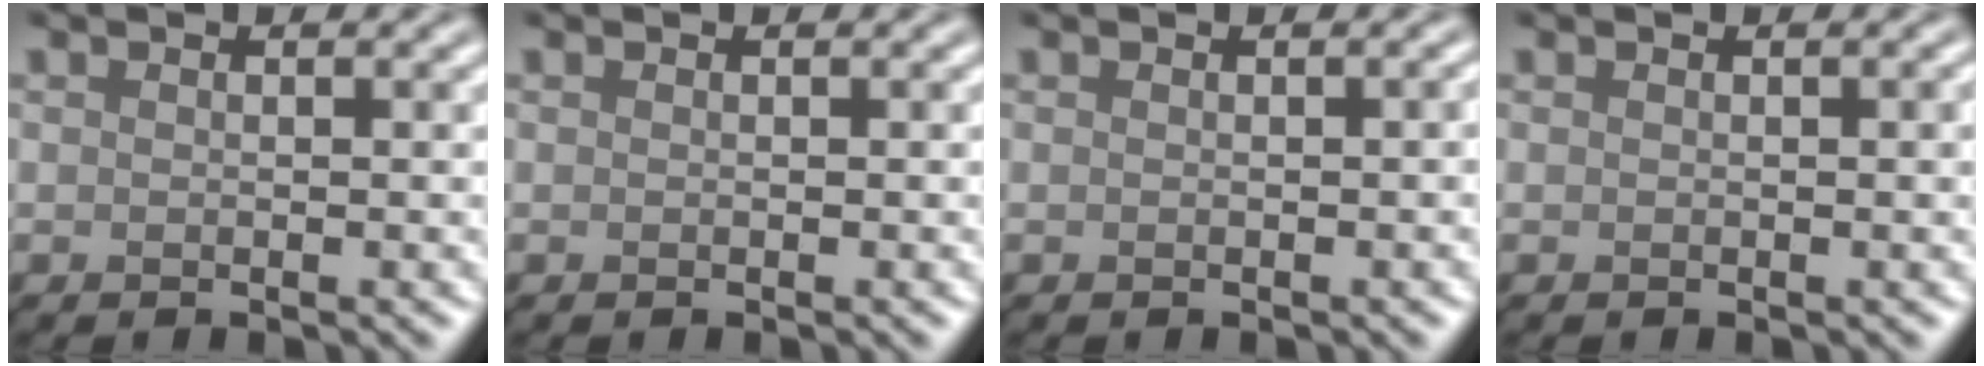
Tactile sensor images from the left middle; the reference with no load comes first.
{"total": 0.0}
{"total": 0.8, "force": [-0.2, 0.2, 0.7], "torque": [-0.006, 0.003, 0.000]}
{"total": 1.0, "force": [0.1, 0.2, 1.0], "torque": [-0.010, 0.003, 0.000]}